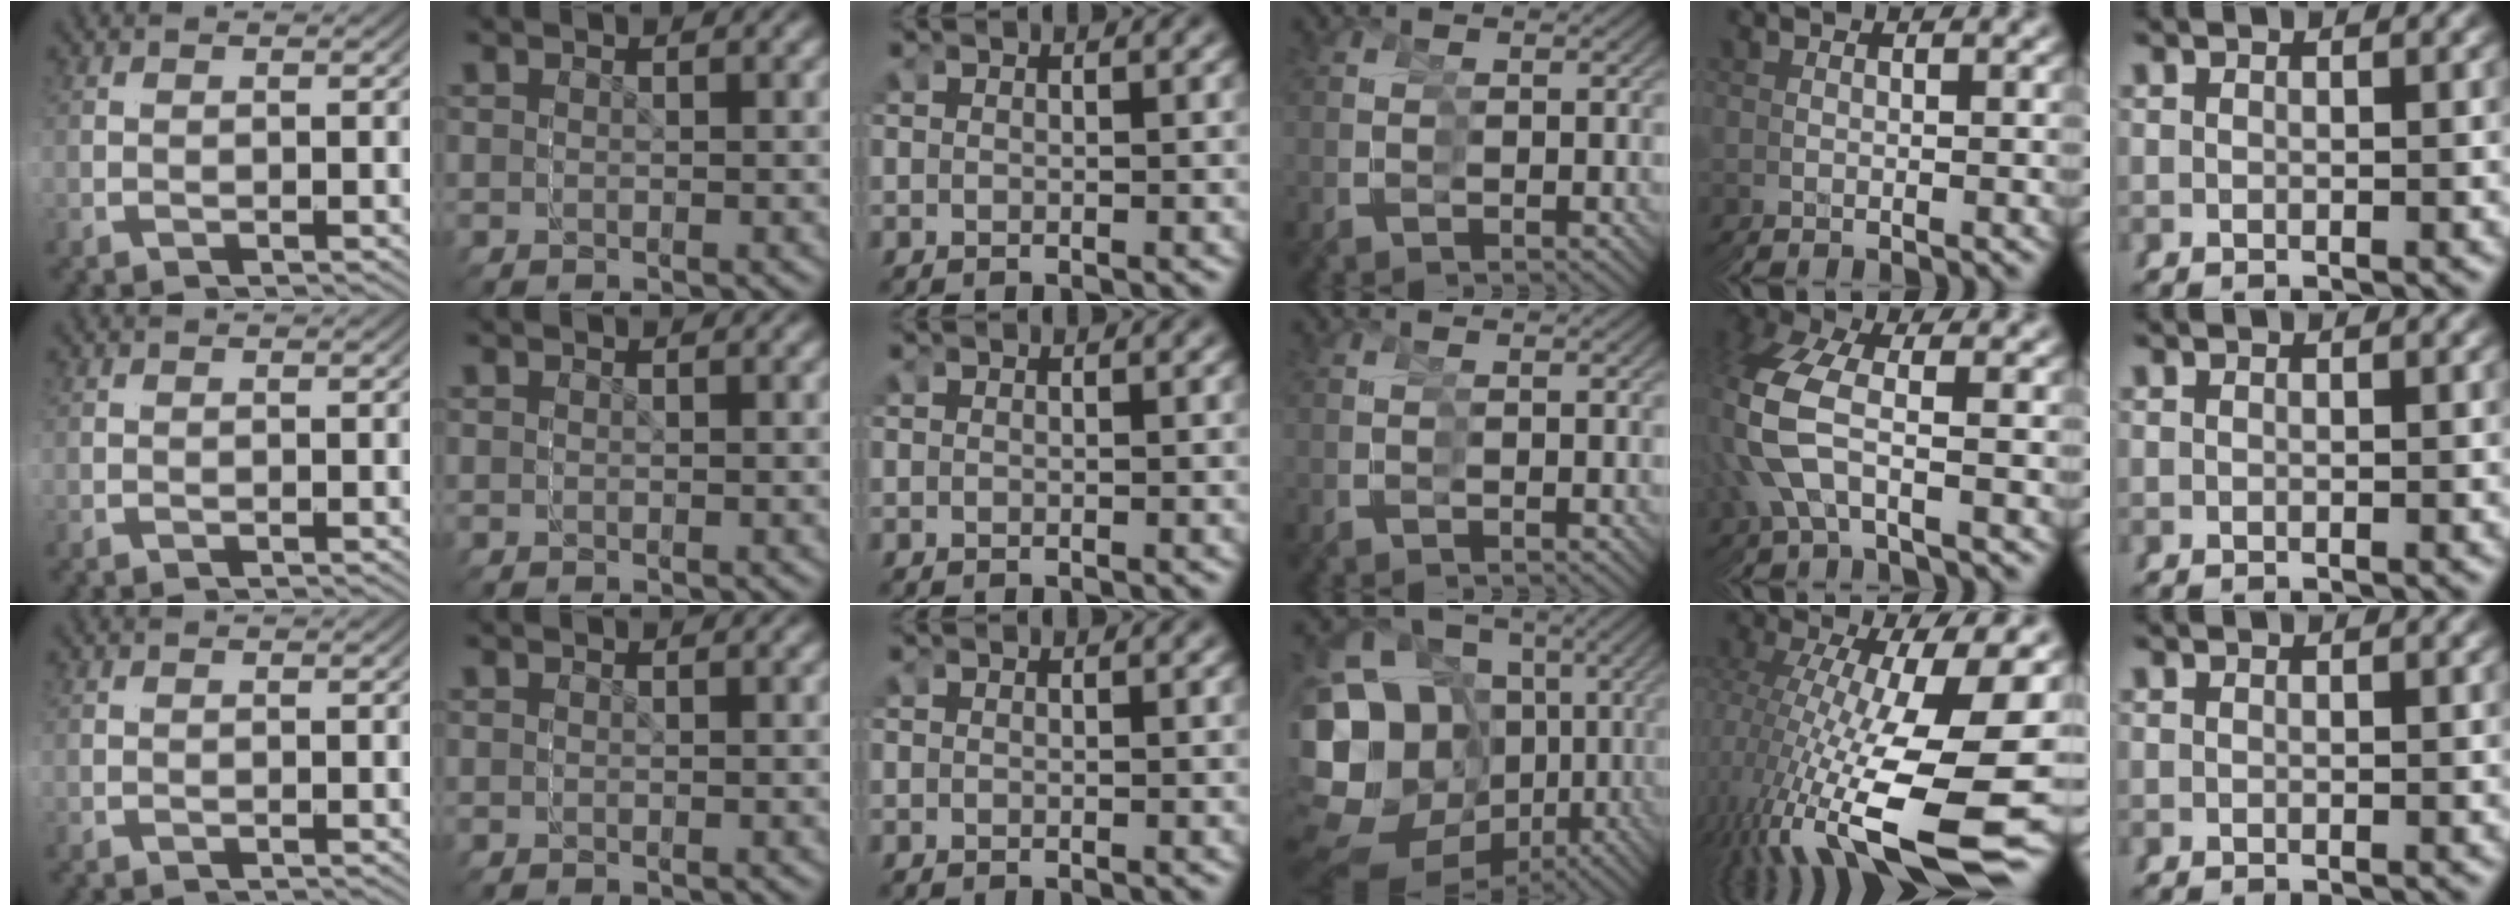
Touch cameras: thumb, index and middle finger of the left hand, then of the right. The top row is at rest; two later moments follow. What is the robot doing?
{"motion": "grasp_and_lifting", "object": "straw"}